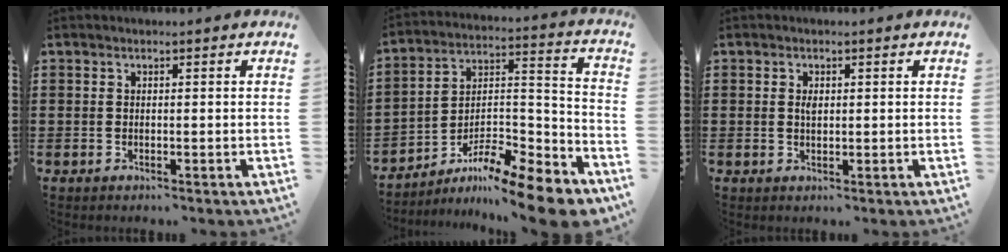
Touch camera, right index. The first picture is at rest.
{"total": 10.6, "force": [-8.6, 2.2, 5.8], "torque": [-0.091, 0.015, -0.169]}
{"total": 1.4, "force": [0.3, 0.7, 1.1], "torque": [-0.025, 0.003, 0.006]}